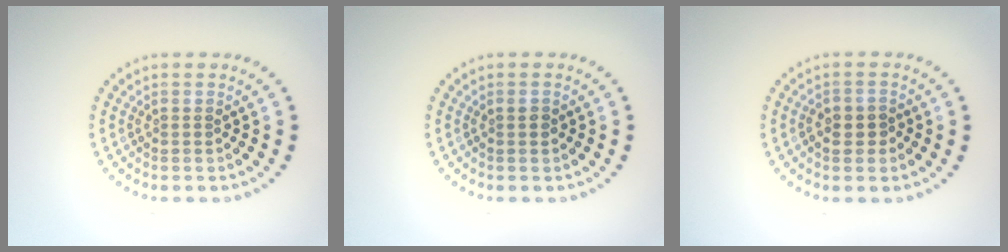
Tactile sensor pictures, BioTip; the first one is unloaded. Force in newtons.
{"total": 0.9, "press": 0.8, "slide": 0.1}
{"total": 2.2, "press": 2.1, "slide": 0.5}